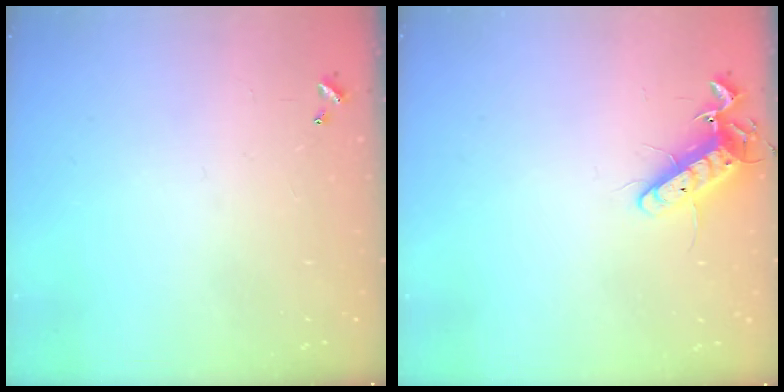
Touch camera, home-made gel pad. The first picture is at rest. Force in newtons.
{"total": 11.3, "press": 11.2, "slide": 0.9}